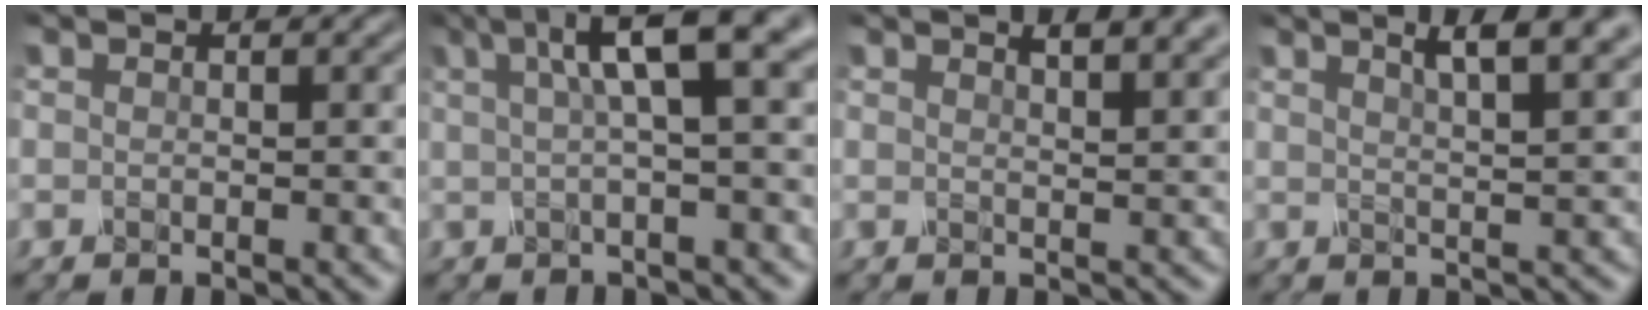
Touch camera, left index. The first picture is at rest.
{"total": 6.5, "force": [2.2, 1.5, 6.0], "torque": [-0.080, 0.019, 0.028]}
{"total": 4.8, "force": [3.2, 1.8, 3.1], "torque": [-0.014, 0.021, 0.017]}
{"total": 6.9, "force": [4.2, 2.3, 5.0], "torque": [-0.039, 0.033, 0.029]}